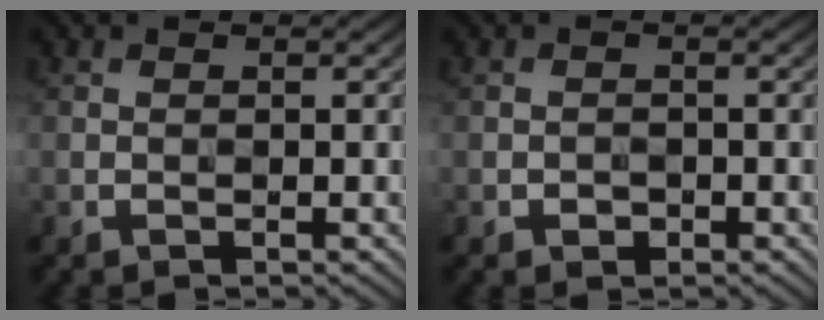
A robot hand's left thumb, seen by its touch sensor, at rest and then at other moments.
{"total": 1.0, "force": [-0.6, 0.7, 0.4], "torque": [-0.007, 0.002, -0.013]}